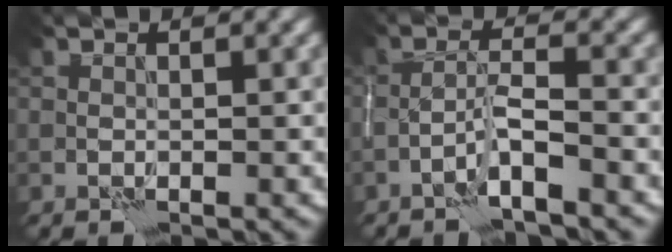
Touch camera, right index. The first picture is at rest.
{"total": 2.8, "force": [-1.9, -0.2, 2.0], "torque": [-0.043, 0.013, -0.039]}